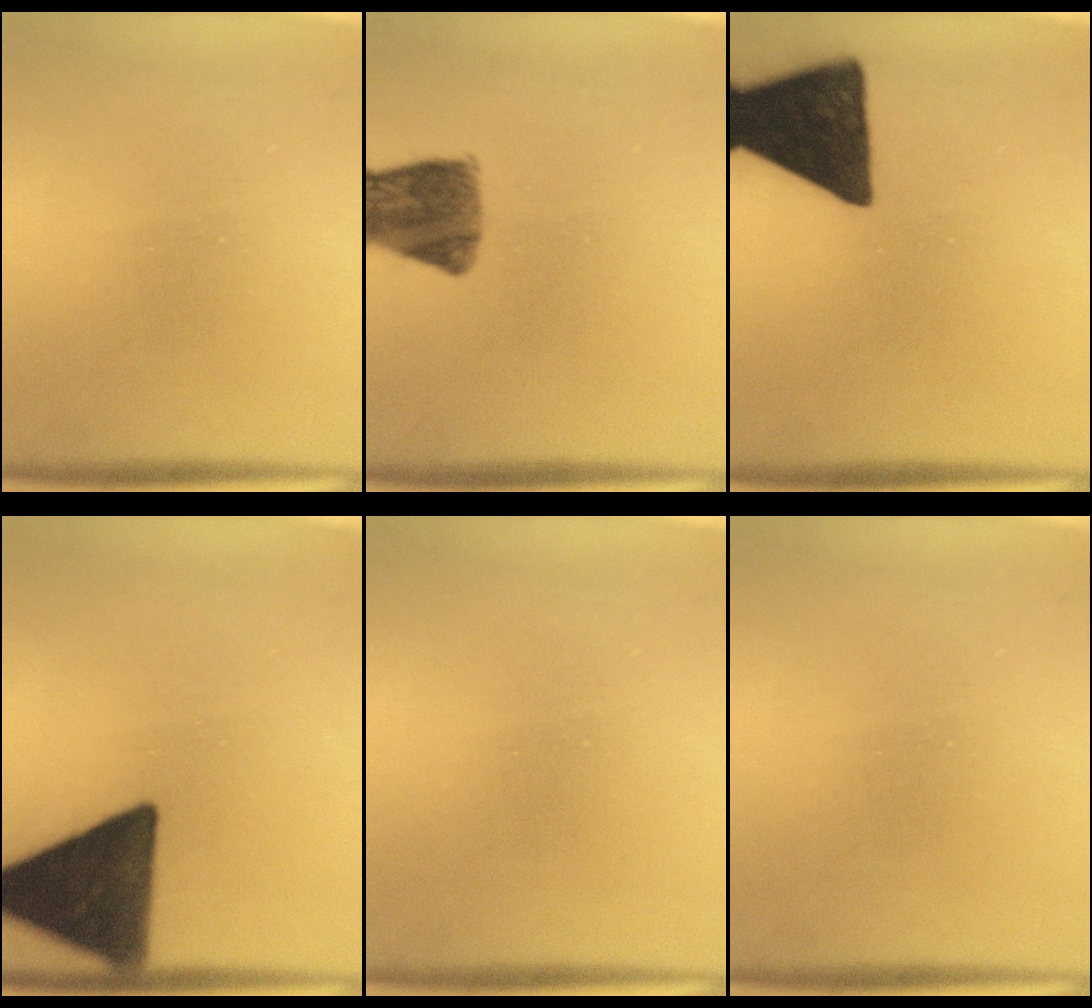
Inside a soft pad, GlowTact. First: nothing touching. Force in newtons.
{"total": 8.4}
{"total": 15.9}
{"total": 16.0}
{"total": 0.0}
{"total": 0.0}